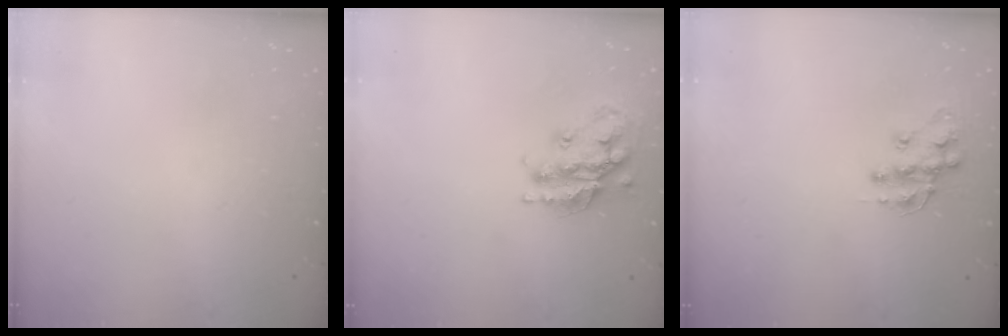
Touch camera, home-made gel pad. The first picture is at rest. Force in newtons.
{"total": 17.6, "press": 17.5, "slide": 1.3}
{"total": 11.6, "press": 11.5, "slide": 0.8}